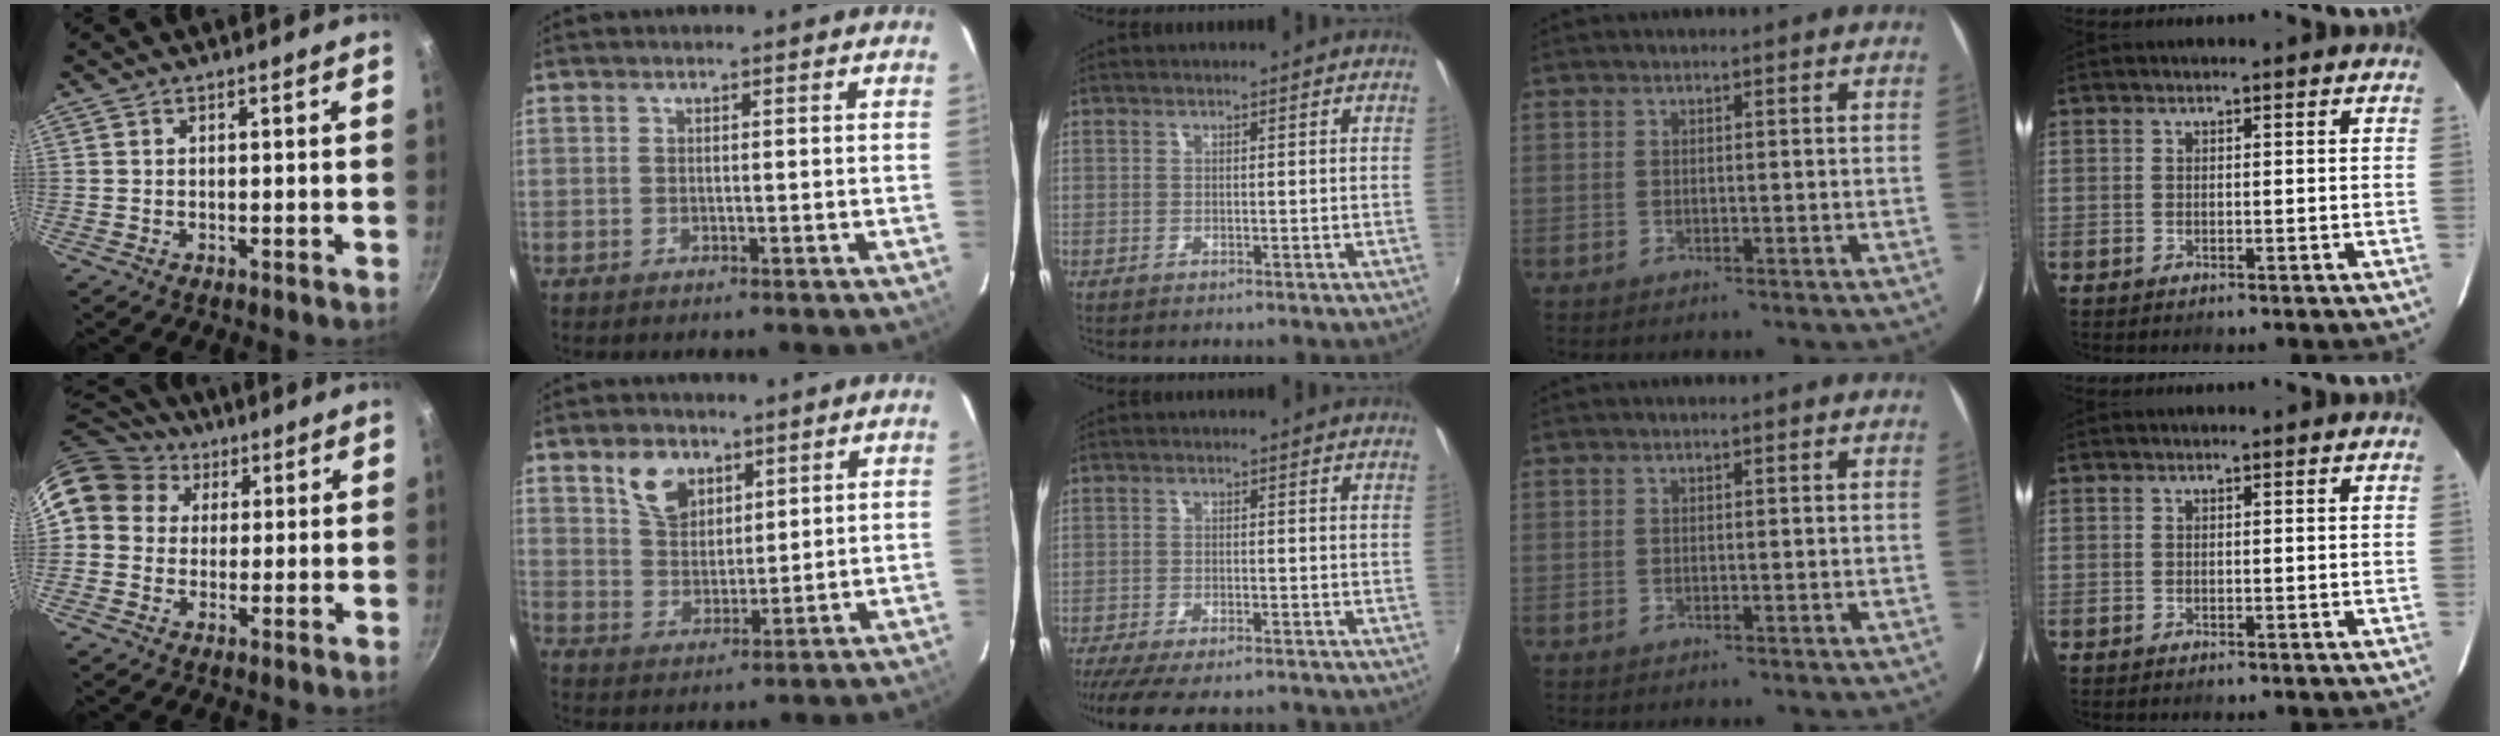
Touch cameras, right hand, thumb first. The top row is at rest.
{"thumb": {"total": 14.0, "force": [5.0, 11.8, 5.8], "torque": [-0.107, 0.026, 0.078]}, "index": {"total": 7.8, "force": [4.4, 5.0, 4.0], "torque": [-0.071, 0.014, 0.088]}, "middle": {"total": 10.2, "force": [-8.5, 2.3, 5.1], "torque": [-0.118, -0.038, -0.139]}}